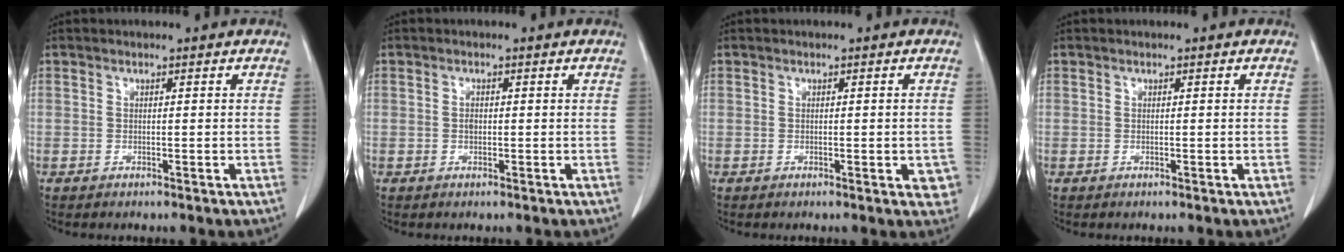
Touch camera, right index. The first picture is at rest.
{"total": 1.0, "force": [0.0, 0.6, 0.7], "torque": [-0.014, 0.002, -0.001]}
{"total": 3.2, "force": [-0.8, 1.3, 2.9], "torque": [-0.017, 0.000, -0.005]}
{"total": 0.0}